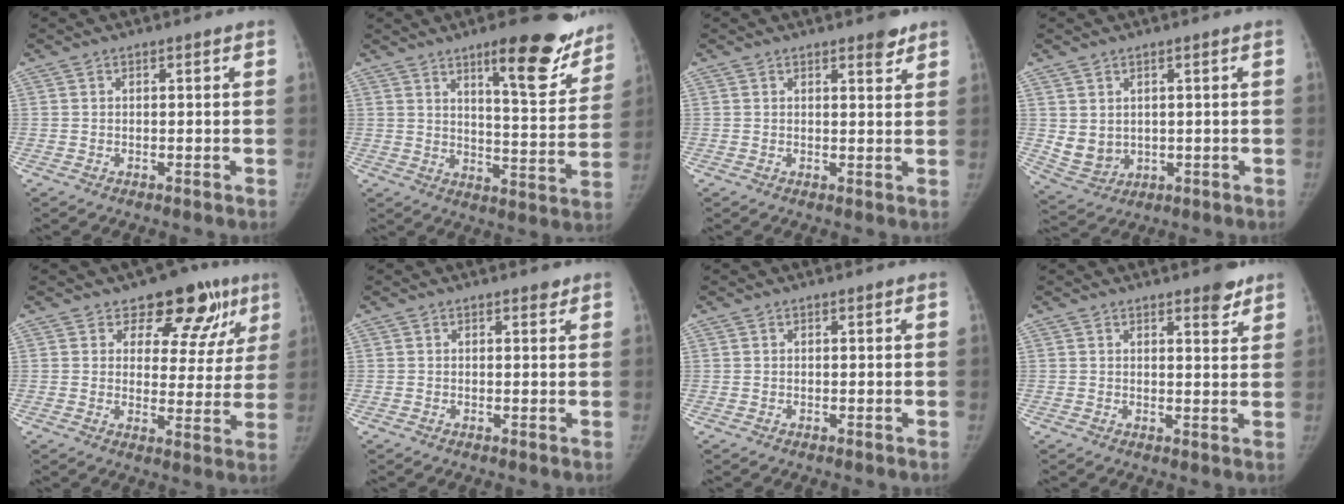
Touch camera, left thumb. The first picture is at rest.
{"total": 17.1, "force": [11.3, 4.5, 11.9], "torque": [-0.111, -0.072, 0.161]}
{"total": 3.0, "force": [2.2, 1.0, 1.8], "torque": [-0.012, -0.014, 0.027]}
{"total": 5.6, "force": [1.0, 4.6, 3.0], "torque": [-0.043, -0.015, 0.039]}
{"total": 12.6, "force": [8.1, 7.7, 5.8], "torque": [-0.009, -0.033, 0.096]}
{"total": 1.0, "force": [0.8, 0.5, 0.3], "torque": [0.003, -0.005, 0.006]}
{"total": 0.0}
{"total": 3.8, "force": [2.8, 1.3, 2.2], "torque": [-0.014, -0.018, 0.035]}